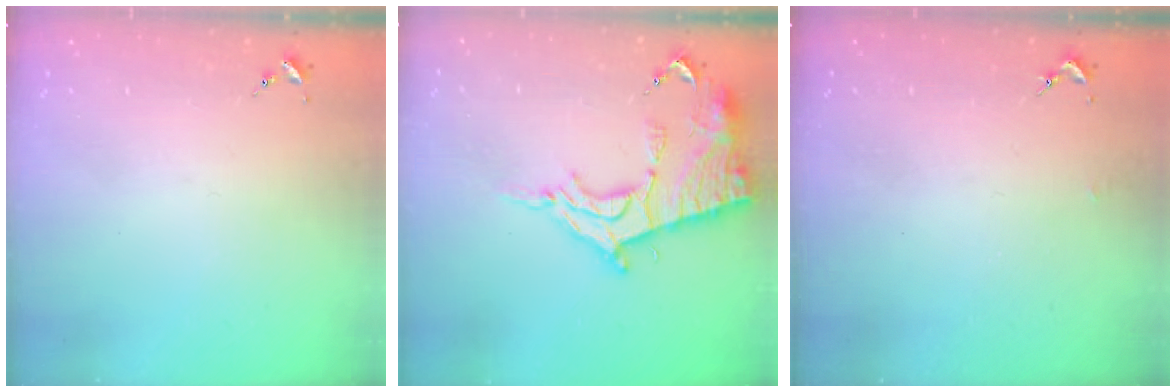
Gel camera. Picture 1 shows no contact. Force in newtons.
{"total": 16.6, "press": 16.5, "slide": 1.5}
{"total": 1.4, "press": 1.4, "slide": 0.1}